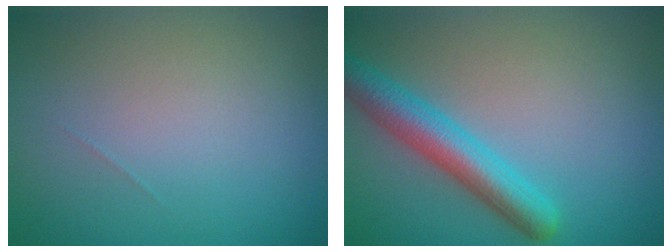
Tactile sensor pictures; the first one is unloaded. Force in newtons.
{"total": 4.9, "press": 4.9, "slide": 0.2}